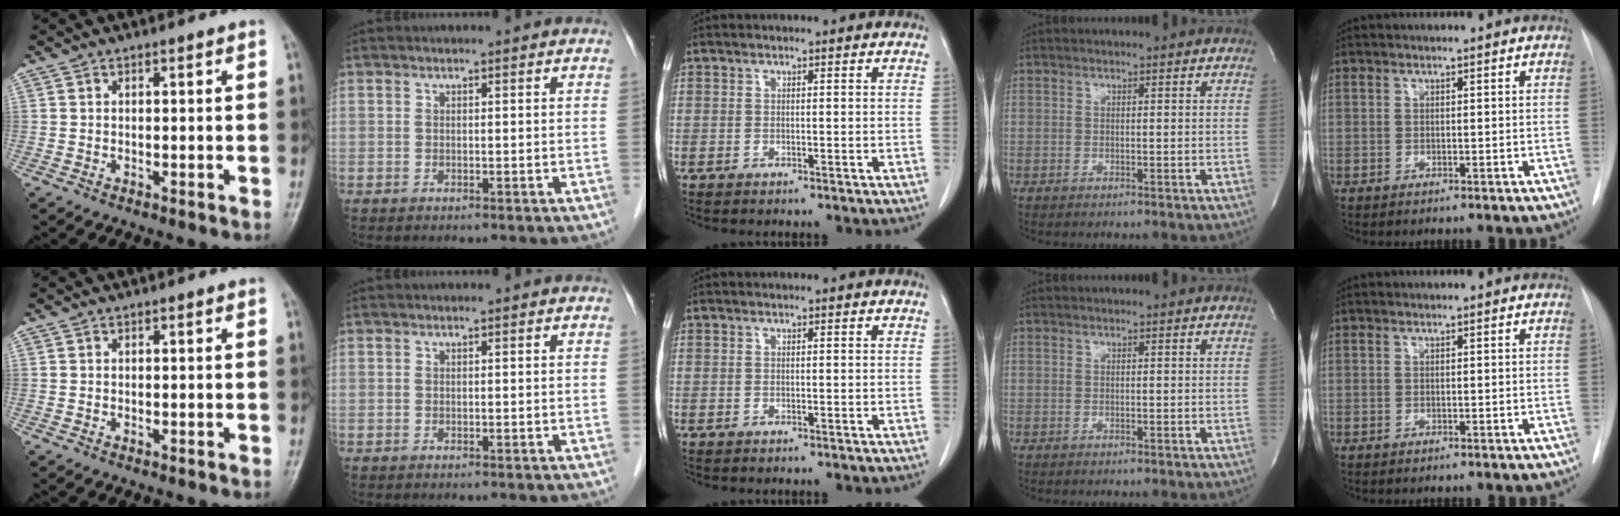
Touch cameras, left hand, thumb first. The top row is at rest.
{}